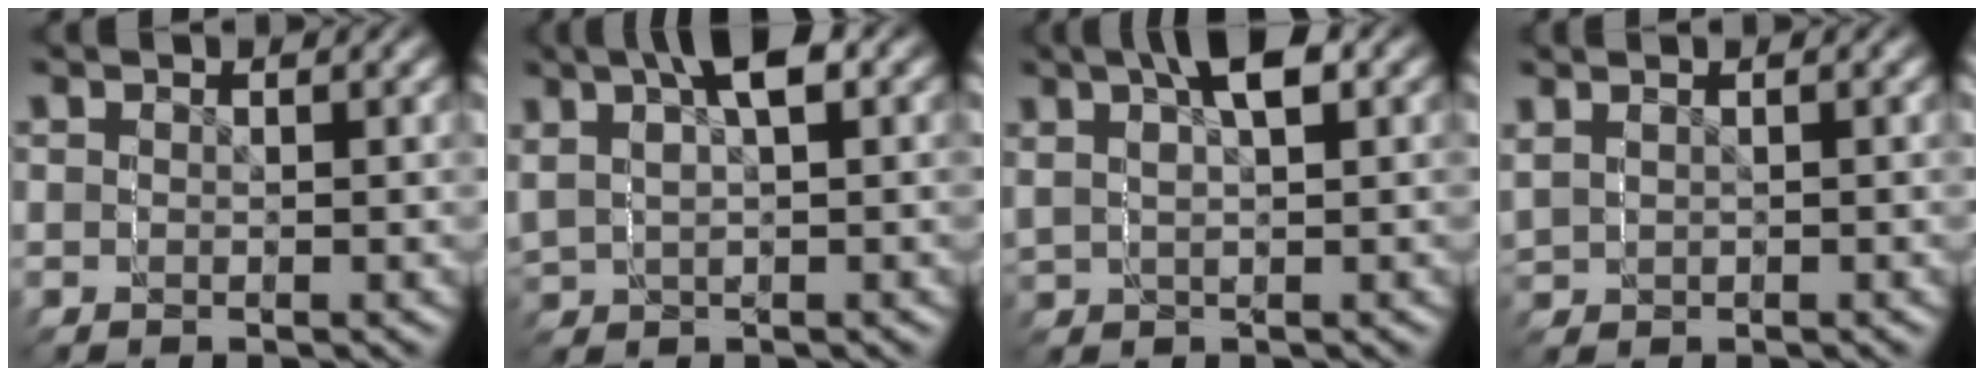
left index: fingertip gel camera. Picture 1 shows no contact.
{"total": 2.2, "force": [1.6, 1.2, 0.9], "torque": [-0.046, 0.001, 0.027]}
{"total": 1.8, "force": [1.6, 0.5, 0.8], "torque": [-0.033, 0.005, 0.023]}
{"total": 0.7, "force": [0.2, 0.6, -0.3], "torque": [-0.014, -0.001, 0.009]}